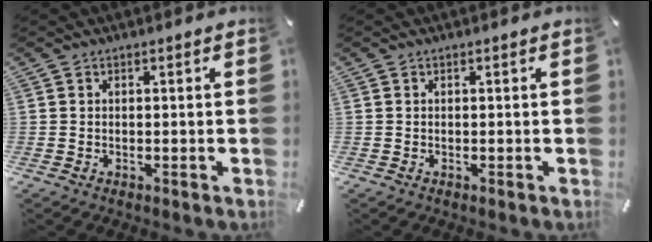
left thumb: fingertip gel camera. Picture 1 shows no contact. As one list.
[{"total": 0.0}]